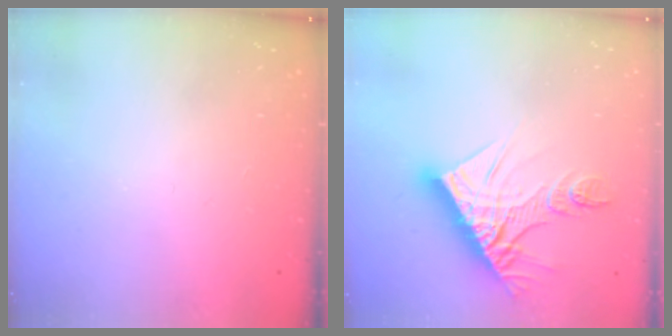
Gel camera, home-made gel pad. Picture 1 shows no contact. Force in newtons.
{"total": 17.1, "press": 17.0, "slide": 1.8}